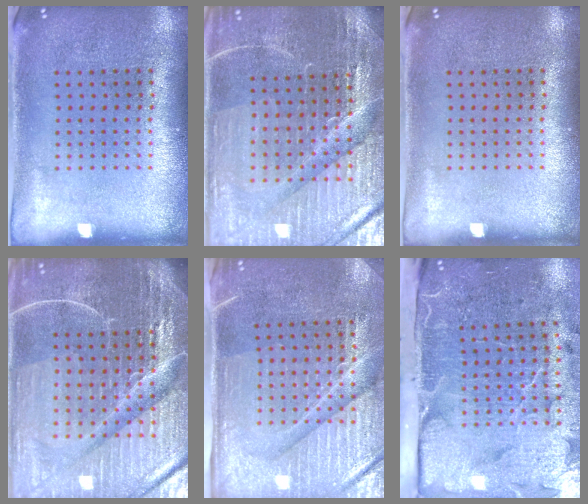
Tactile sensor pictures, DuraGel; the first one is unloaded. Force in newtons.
{"total": 4.3, "press": 4.2, "slide": 1.1}
{"total": 0.0}
{"total": 7.1, "press": 6.2, "slide": 3.5}
{"total": 4.4, "press": 4.0, "slide": 2.0}
{"total": 5.2, "press": 4.1, "slide": 3.2}